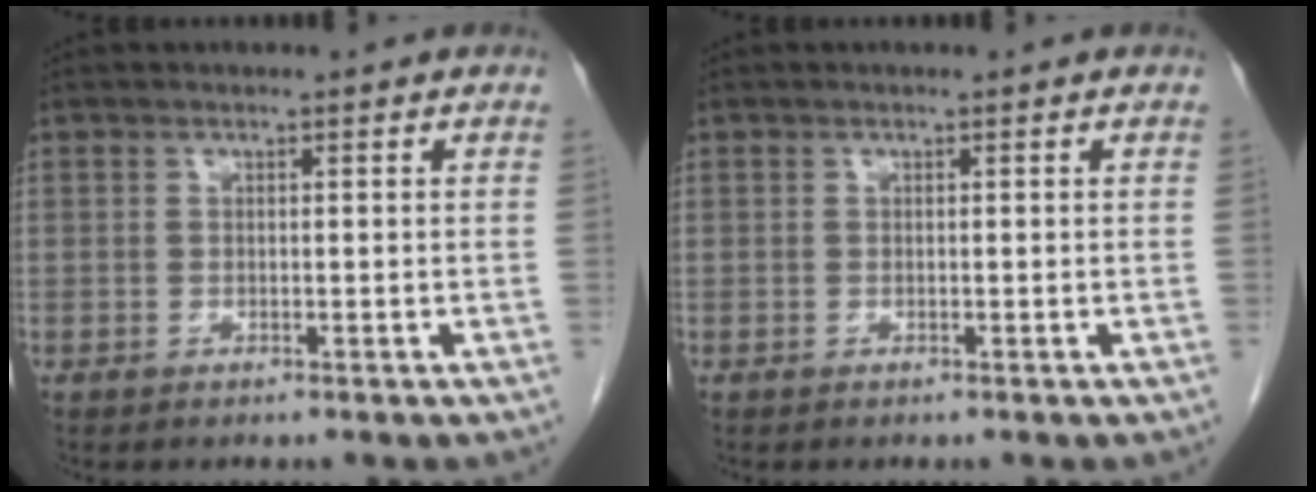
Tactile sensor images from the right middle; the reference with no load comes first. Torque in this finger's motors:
{"motor_torque": [-0.47, -0.08, -0.09, 0.00]}